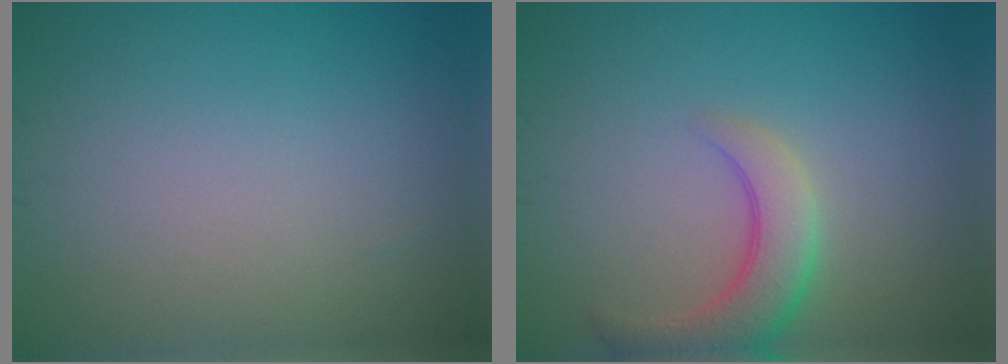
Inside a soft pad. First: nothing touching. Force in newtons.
{"total": 4.3, "press": 4.2, "slide": 0.6}